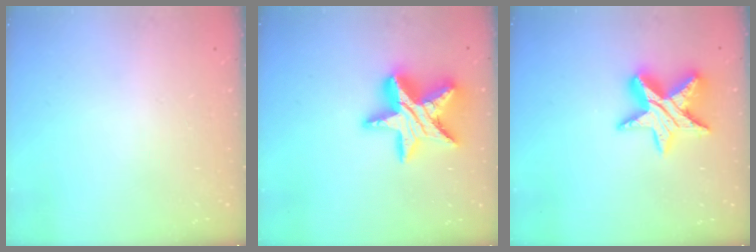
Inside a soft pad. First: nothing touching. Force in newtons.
{"total": 19.0, "press": 18.9, "slide": 1.5}
{"total": 14.6, "press": 14.5, "slide": 0.9}